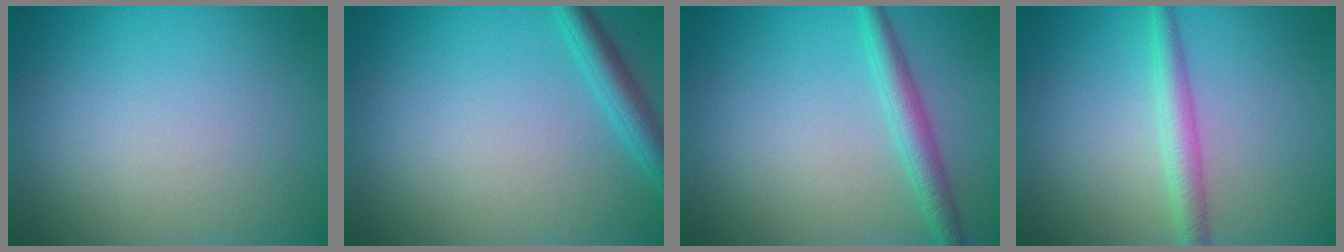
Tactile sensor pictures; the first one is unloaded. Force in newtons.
{"total": 2.7, "press": 2.7, "slide": 0.2}
{"total": 2.7, "press": 2.7, "slide": 0.1}
{"total": 2.5, "press": 2.5, "slide": 0.1}